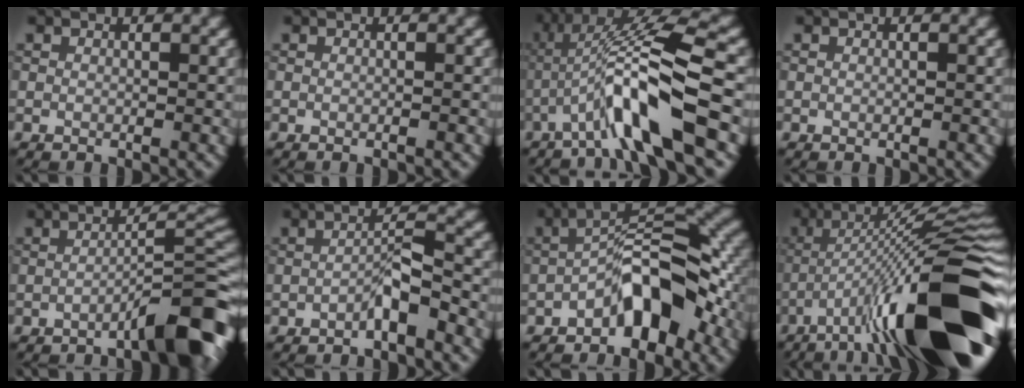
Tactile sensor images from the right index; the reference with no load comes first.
{"total": 0.6, "force": [-0.3, 0.1, 0.5], "torque": [-0.002, 0.004, -0.007]}
{"total": 8.6, "force": [-3.7, 1.0, 7.7], "torque": [-0.138, 0.018, -0.072]}
{"total": 0.0}
{"total": 7.3, "force": [-4.3, 1.1, 5.8], "torque": [-0.070, 0.025, -0.068]}
{"total": 2.4, "force": [-1.5, 0.3, 1.9], "torque": [-0.031, 0.014, -0.029]}
{"total": 7.1, "force": [-3.2, 3.0, 5.6], "torque": [-0.069, 0.023, -0.060]}
{"total": 18.5, "force": [-7.8, 4.6, 16.2], "torque": [-0.241, 0.019, -0.131]}